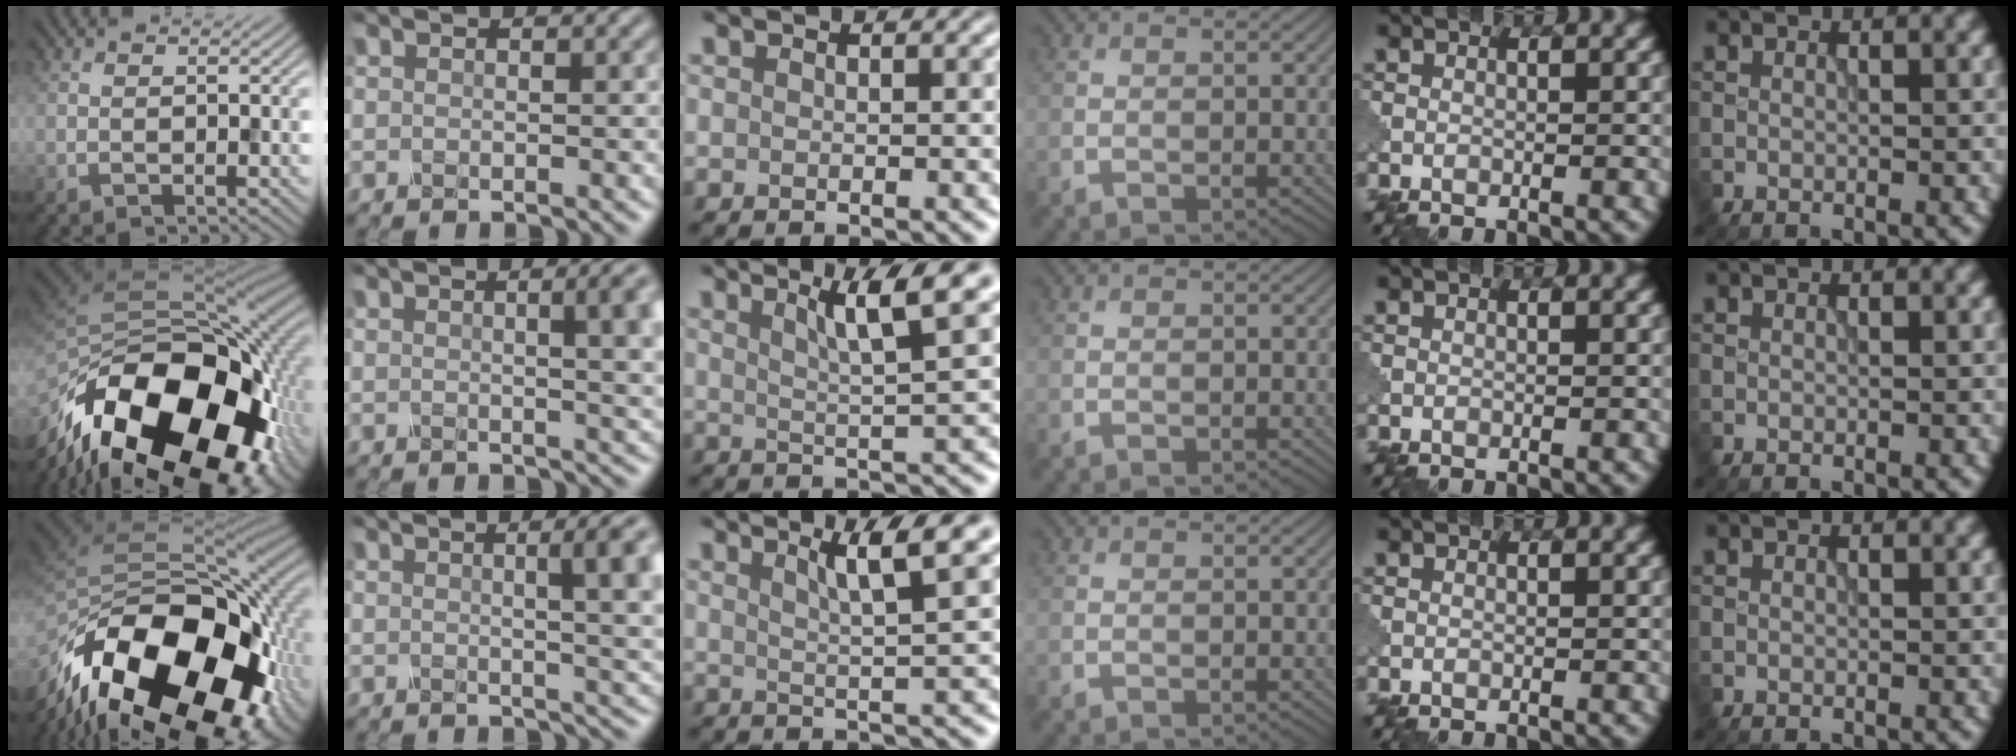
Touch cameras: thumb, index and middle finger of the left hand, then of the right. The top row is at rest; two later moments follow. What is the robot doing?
{"motion": "shake", "object": "salt shaker"}